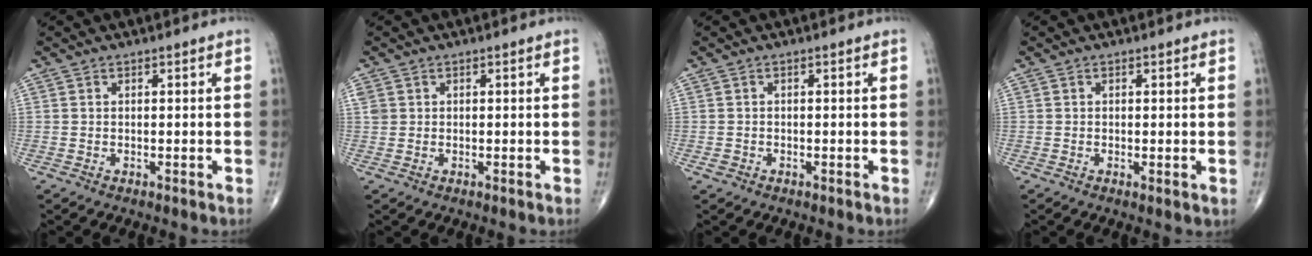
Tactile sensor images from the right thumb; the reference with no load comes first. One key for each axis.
{"total": 1.9, "fx": 0.5, "fy": 1.6, "fz": 0.8, "tx": -0.014, "ty": 0.006, "tz": 0.015}
{"total": 1.0, "fx": -0.5, "fy": 0.8, "fz": 0.3, "tx": -0.003, "ty": 0.005, "tz": -0.008}
{"total": 1.1, "fx": -0.1, "fy": 0.3, "fz": 1.0, "tx": -0.019, "ty": -0.005, "tz": -0.003}